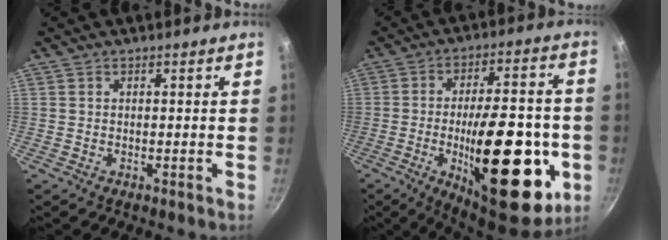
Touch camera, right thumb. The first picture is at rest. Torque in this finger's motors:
{"motor_torque": [1.10, 0.92, 2.15, -0.66, 0.63]}